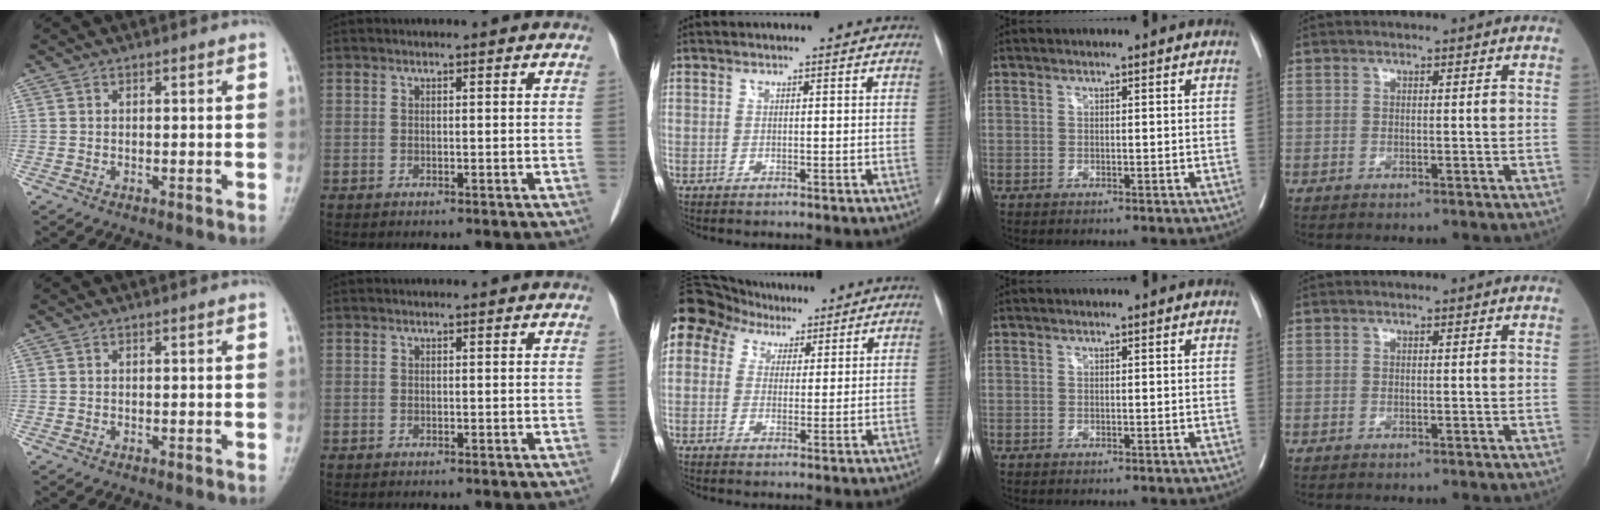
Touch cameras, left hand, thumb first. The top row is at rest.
{"middle": {"total": 18.9, "force": [10.8, 13.3, 8.0], "torque": [-0.233, 0.091, 0.203]}}